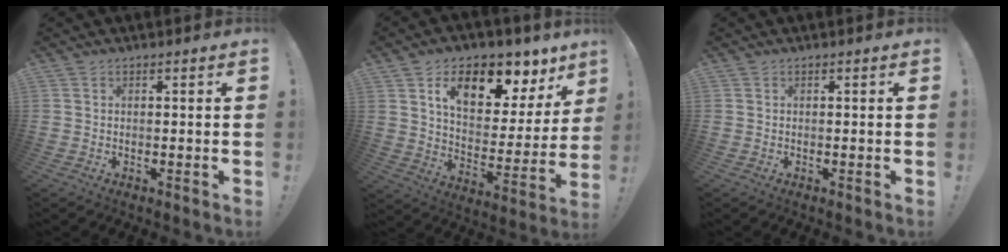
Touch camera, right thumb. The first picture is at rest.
{"total": 16.0, "force": [9.4, 8.0, 10.2], "torque": [-0.151, -0.059, 0.157]}
{"total": 0.0}